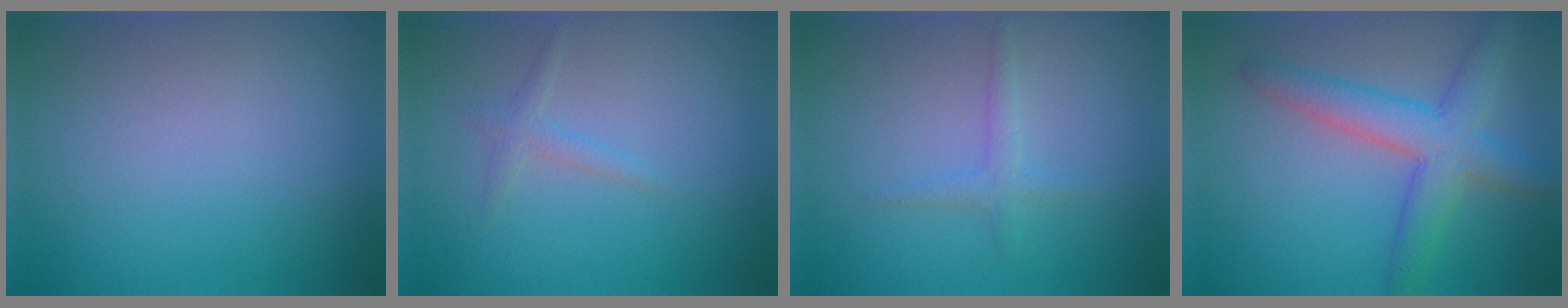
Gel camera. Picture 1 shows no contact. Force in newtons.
{"total": 1.1, "press": 1.1, "slide": 0.1}
{"total": 1.3, "press": 1.3, "slide": 0.0}
{"total": 5.2, "press": 5.2, "slide": 0.2}